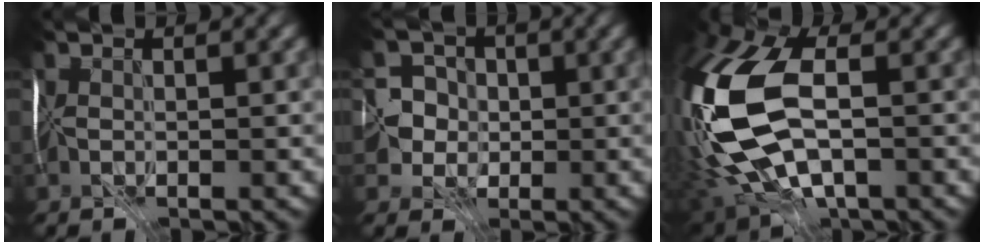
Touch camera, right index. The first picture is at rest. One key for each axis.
{"total": 4.1, "fx": -0.4, "fy": 4.1, "fz": 0.2, "tx": 0.022, "ty": 0.017, "tz": -0.028}
{"total": 14.3, "fx": -0.4, "fy": 8.2, "fz": 11.7, "tx": -0.266, "ty": -0.018, "tz": 0.002}